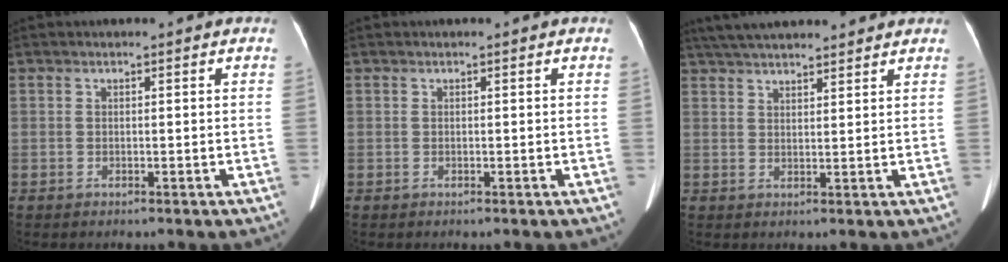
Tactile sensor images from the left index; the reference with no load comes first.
{"total": 0.0}
{"total": 12.6, "force": [11.1, 2.3, 5.4], "torque": [-0.088, 0.048, 0.168]}